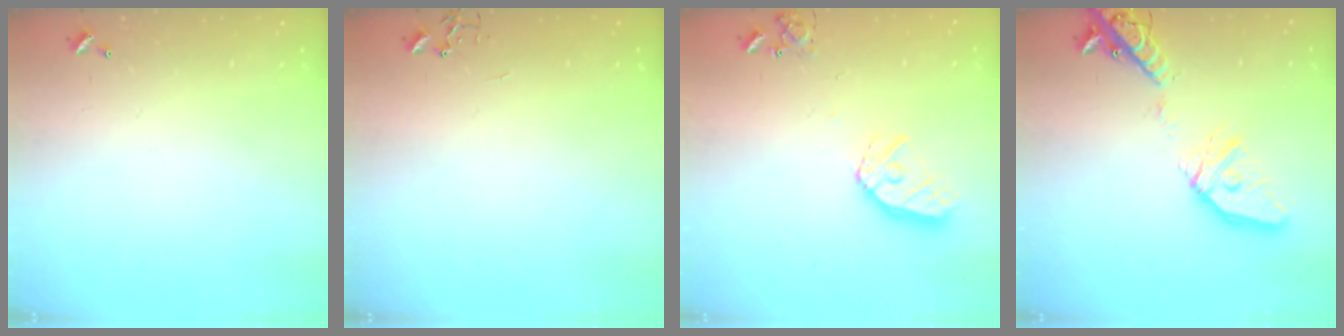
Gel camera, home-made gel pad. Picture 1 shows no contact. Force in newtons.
{"total": 0.0}
{"total": 14.1, "press": 14.0, "slide": 1.7}
{"total": 20.2, "press": 20.0, "slide": 3.0}